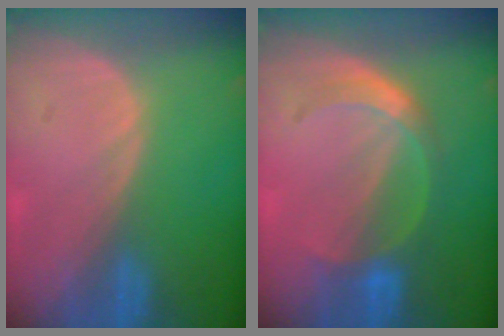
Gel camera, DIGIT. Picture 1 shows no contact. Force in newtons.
{"total": 5.1, "press": 5.0, "slide": 0.7}